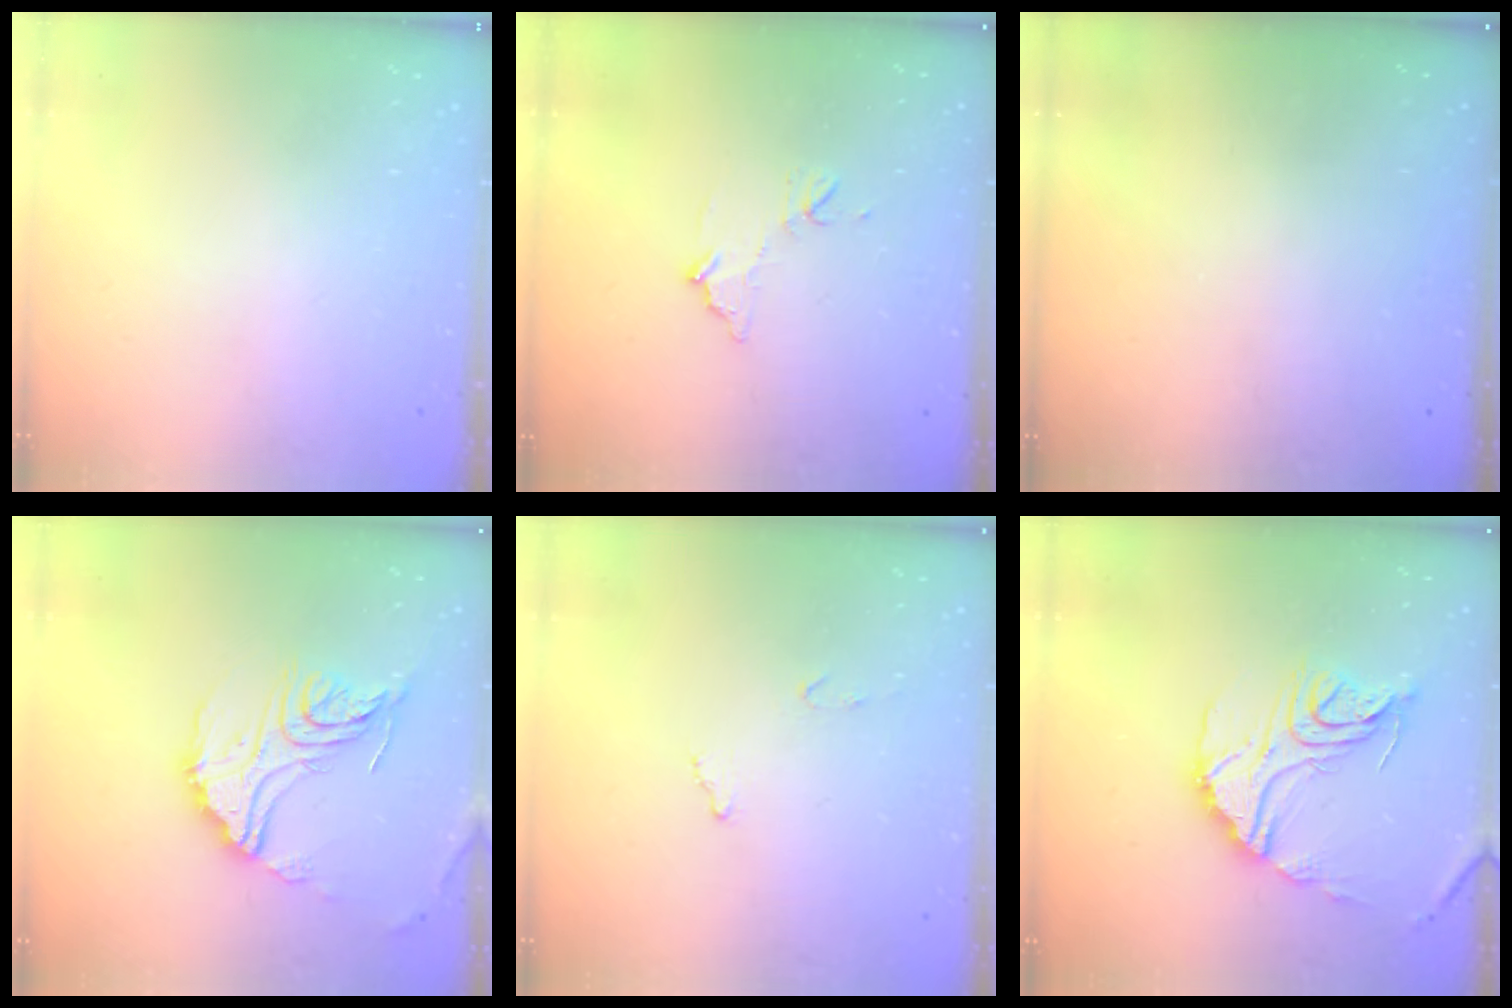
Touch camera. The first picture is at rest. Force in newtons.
{"total": 8.8, "press": 8.7, "slide": 0.4}
{"total": 3.1, "press": 3.1, "slide": 0.3}
{"total": 19.3, "press": 19.2, "slide": 1.9}
{"total": 7.1, "press": 7.1, "slide": 0.4}
{"total": 18.4, "press": 18.3, "slide": 1.8}